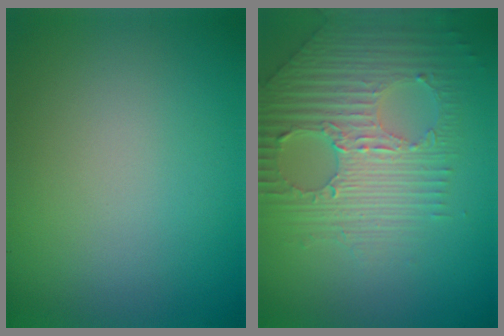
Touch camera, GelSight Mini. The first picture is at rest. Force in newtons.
{"total": 7.6, "press": 5.1, "slide": 5.6}